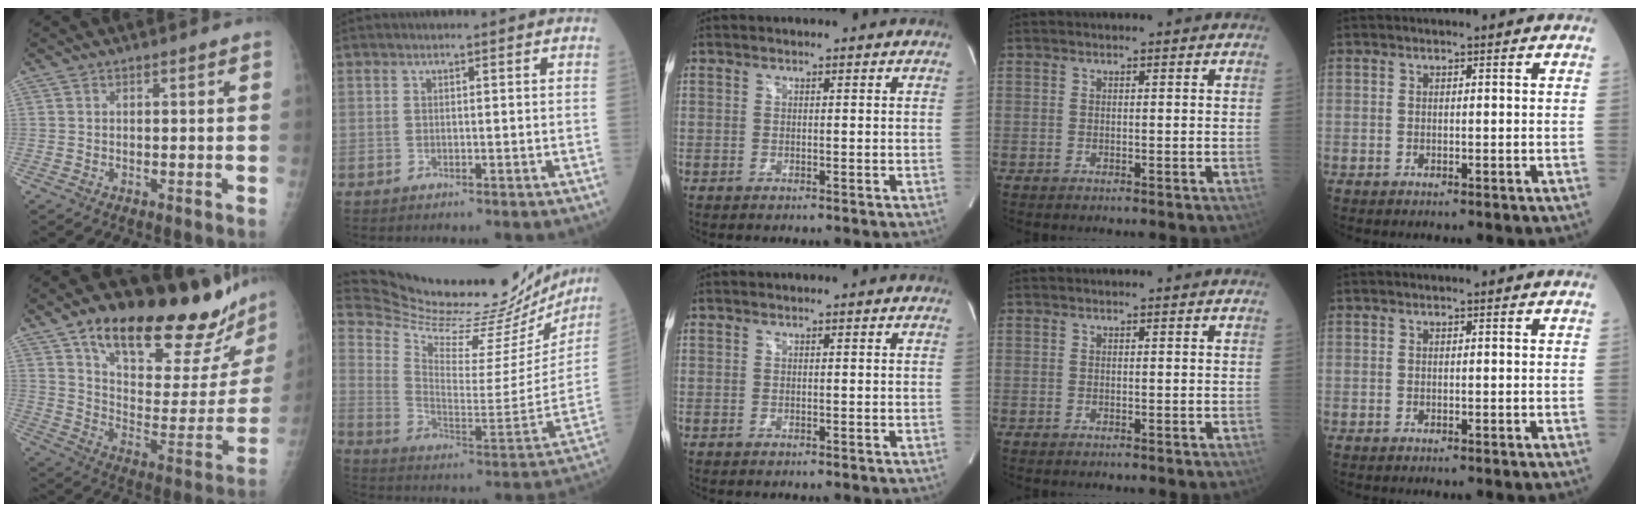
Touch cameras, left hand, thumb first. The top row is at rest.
{"thumb": {"total": 29.5, "force": [20.9, 9.6, 18.5], "torque": [-0.235, -0.074, 0.310]}, "index": {"total": 29.9, "force": [27.9, 5.3, 9.5], "torque": [-0.163, -0.086, 0.379]}}